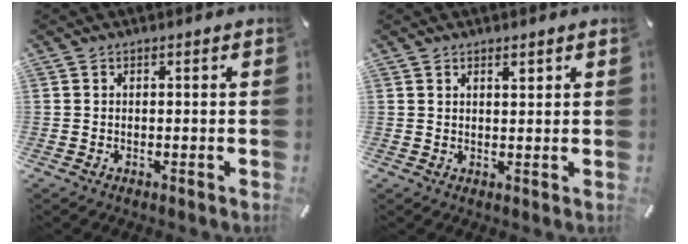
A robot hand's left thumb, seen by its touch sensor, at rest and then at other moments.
{"total": 1.6, "force": [1.3, 0.4, 0.8], "torque": [-0.009, -0.005, 0.022]}